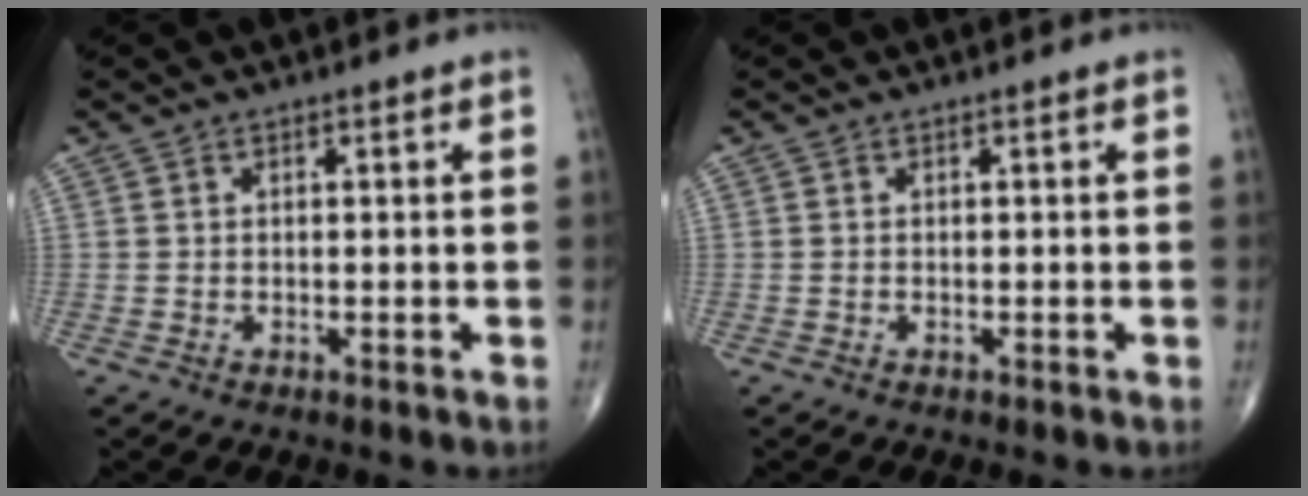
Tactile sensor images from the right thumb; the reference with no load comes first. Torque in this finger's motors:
{"motor_torque": [0.30, -0.13, 0.11, -0.11, 0.04]}